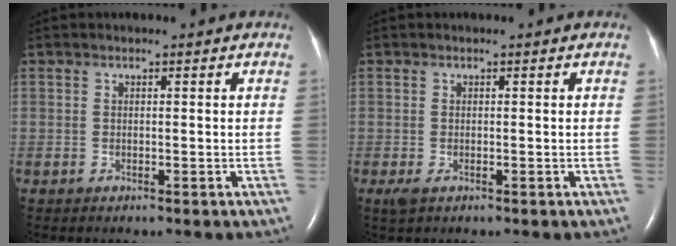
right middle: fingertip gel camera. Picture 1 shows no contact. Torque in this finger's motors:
{"motor_torque": [0.25, -0.08, 0.04, 0.01]}